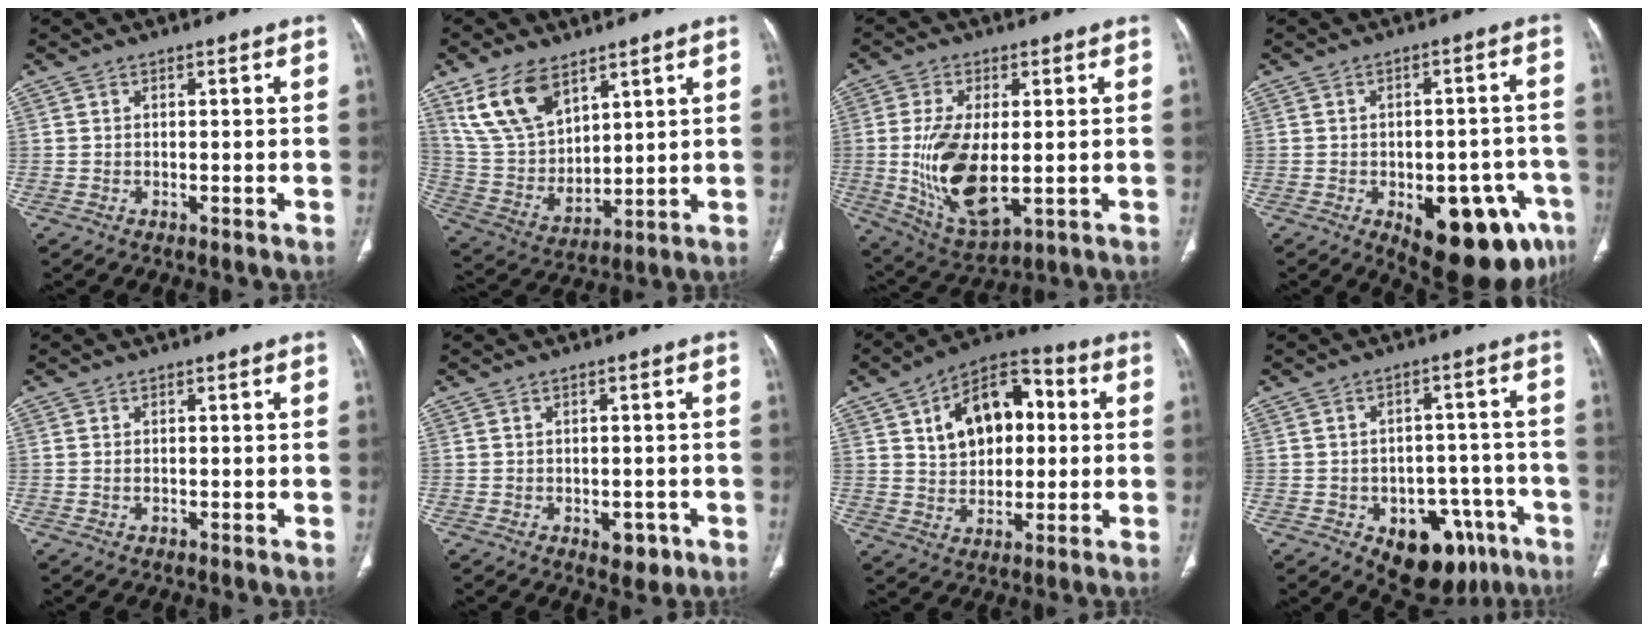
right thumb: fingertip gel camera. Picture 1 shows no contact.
{"total": 14.3, "force": [8.7, 7.5, 8.6], "torque": [-0.147, -0.036, 0.186]}
{"total": 14.8, "force": [-1.0, 7.1, 12.9], "torque": [-0.247, -0.021, -0.001]}
{"total": 18.3, "force": [-7.8, 8.4, 14.2], "torque": [-0.131, 0.029, -0.085]}
{"total": 0.6, "force": [-0.1, 0.4, 0.5], "torque": [-0.013, 0.003, -0.001]}
{"total": 3.8, "force": [-1.5, 2.4, 2.6], "torque": [-0.016, 0.004, -0.012]}
{"total": 15.5, "force": [3.6, 10.1, 11.2], "torque": [-0.136, 0.018, 0.054]}
{"total": 14.7, "force": [-7.4, 9.1, 8.8], "torque": [-0.071, 0.044, -0.090]}